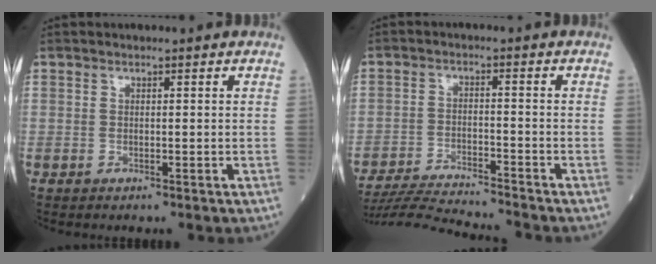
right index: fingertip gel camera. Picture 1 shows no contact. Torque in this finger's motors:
{"motor_torque": [-0.15, -0.11, 0.04, 0.02]}